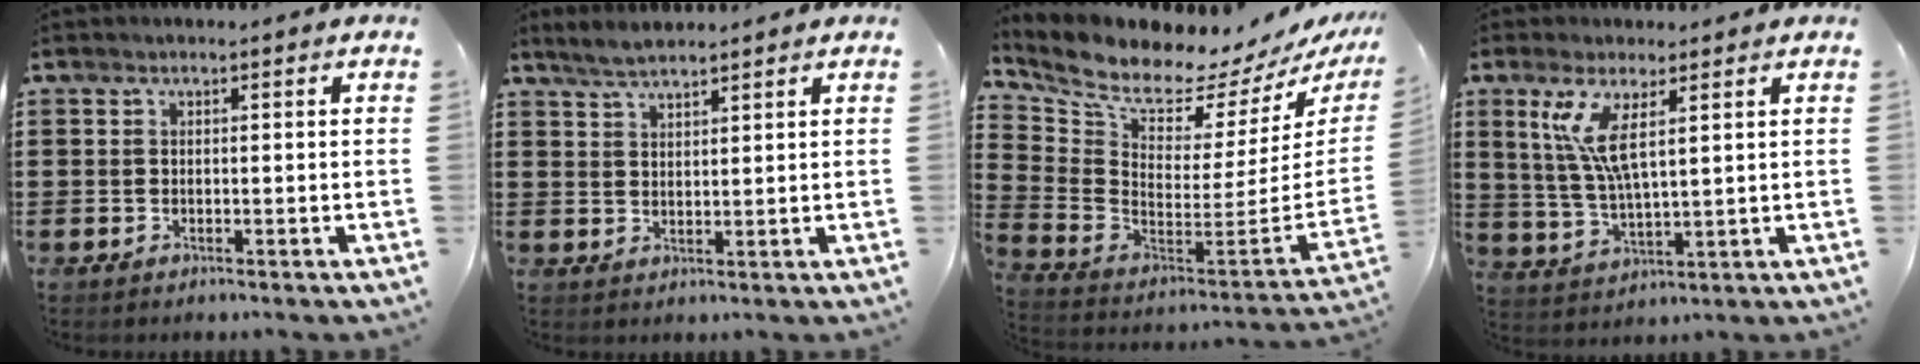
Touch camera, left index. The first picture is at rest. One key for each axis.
{"total": 2.9, "fx": 2.7, "fy": 0.4, "fz": 1.1, "tx": -0.030, "ty": 0.002, "tz": 0.051}
{"total": 7.5, "fx": 6.7, "fy": 1.7, "fz": 2.9, "tx": -0.099, "ty": -0.072, "tz": 0.112}
{"total": 7.5, "fx": 3.6, "fy": 1.8, "fz": 6.4, "tx": -0.142, "ty": -0.004, "tz": 0.061}